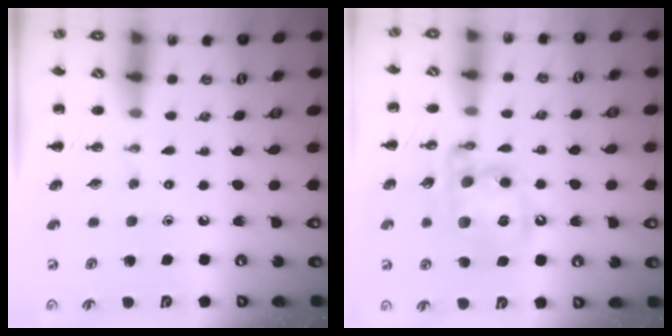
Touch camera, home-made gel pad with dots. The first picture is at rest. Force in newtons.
{"total": 13.7, "press": 13.4, "slide": 3.0}